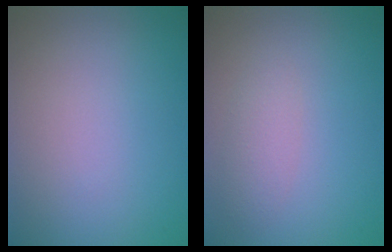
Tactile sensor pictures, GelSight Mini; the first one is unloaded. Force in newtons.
{"total": 1.8, "press": 1.8, "slide": 0.1}